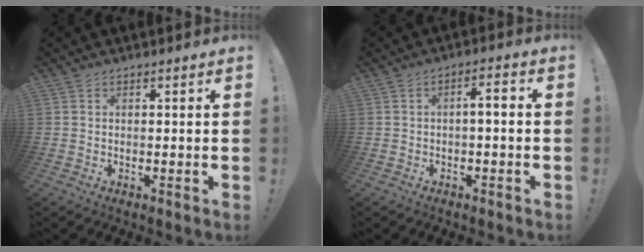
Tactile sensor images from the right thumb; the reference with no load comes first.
{"total": 3.5, "force": [-1.5, 0.9, 3.1], "torque": [-0.060, 0.014, -0.026]}